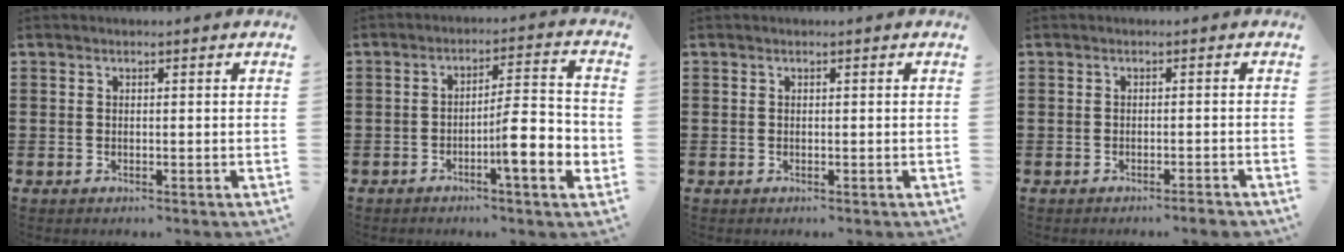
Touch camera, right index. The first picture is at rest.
{"total": 8.7, "force": [-3.0, 1.5, 8.0], "torque": [-0.113, -0.005, -0.052]}
{"total": 0.0}
{"total": 1.4, "force": [-1.2, -0.1, 0.7], "torque": [-0.013, -0.001, -0.023]}